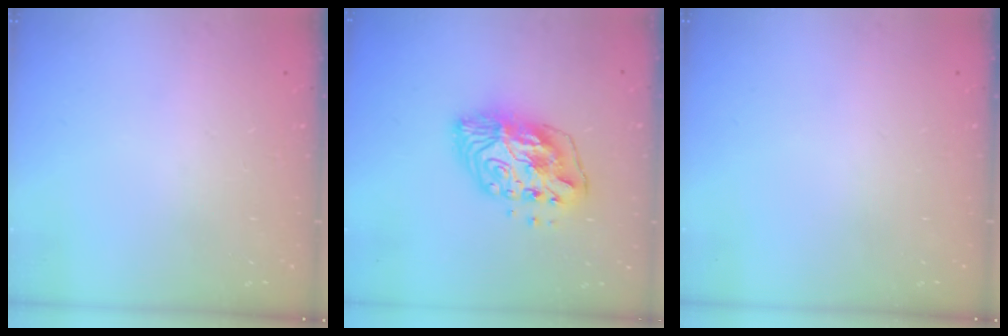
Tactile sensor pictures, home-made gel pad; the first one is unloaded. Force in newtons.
{"total": 13.7, "press": 13.7, "slide": 1.0}
{"total": 0.0}